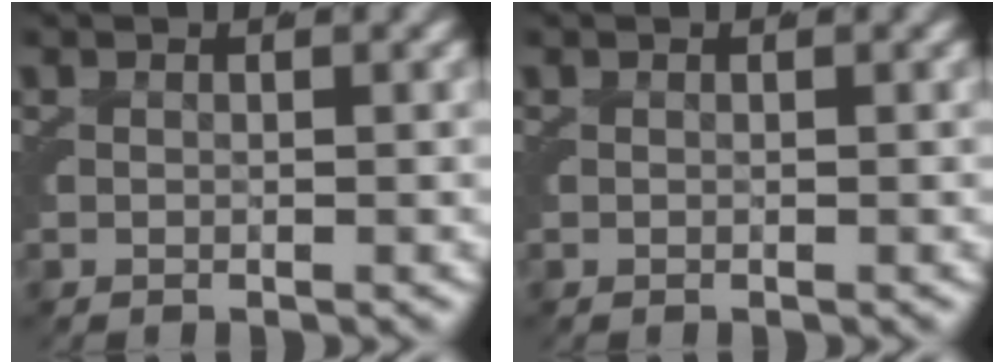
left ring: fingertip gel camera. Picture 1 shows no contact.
{"total": 0.0}